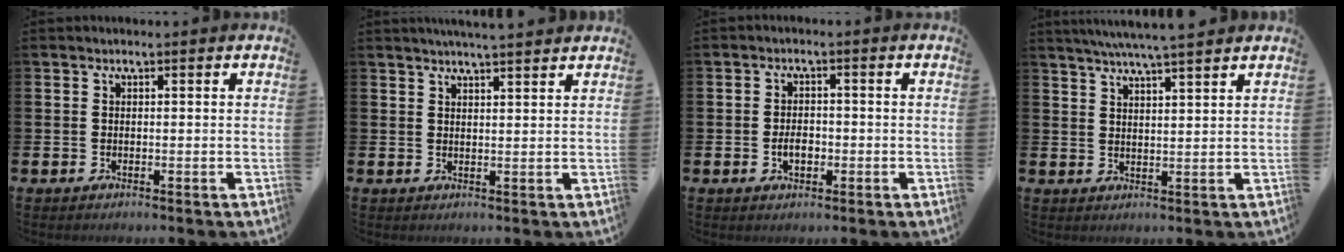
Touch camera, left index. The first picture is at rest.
{"total": 3.3, "force": [3.2, -0.3, 0.8], "torque": [-0.013, -0.013, 0.056]}
{"total": 2.6, "force": [-0.6, 1.6, 1.9], "torque": [-0.027, -0.001, -0.015]}
{"total": 5.4, "force": [5.1, -0.5, 1.8], "torque": [-0.048, -0.018, 0.092]}